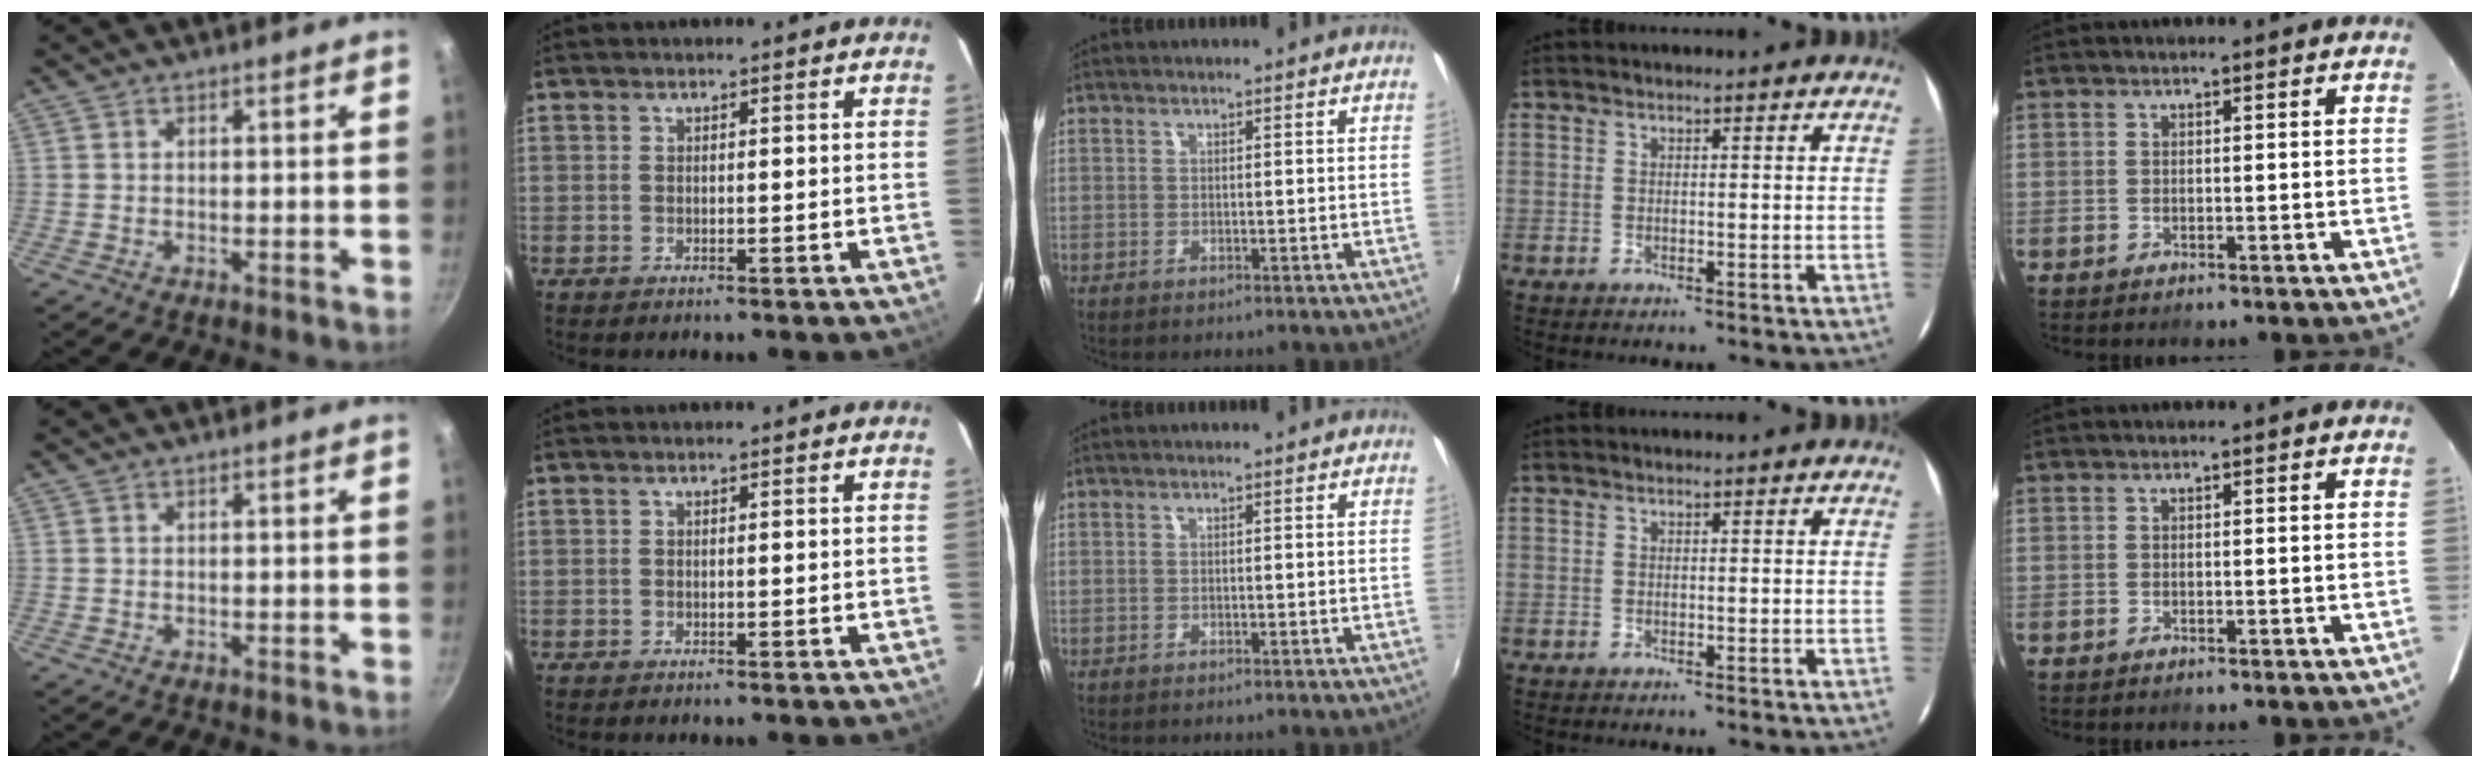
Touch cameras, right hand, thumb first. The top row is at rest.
{}